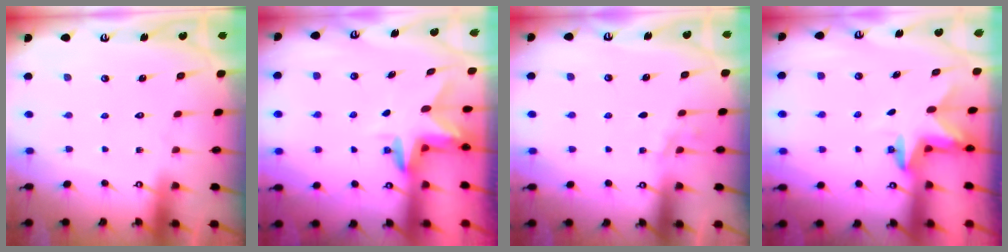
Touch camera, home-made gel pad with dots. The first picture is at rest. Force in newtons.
{"total": 2.9, "press": 2.9, "slide": 0.3}
{"total": 2.7, "press": 2.4, "slide": 1.4}
{"total": 2.5, "press": 2.5, "slide": 0.4}